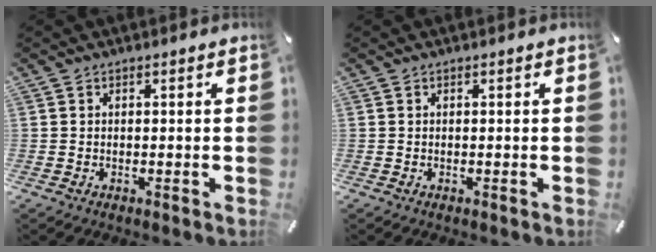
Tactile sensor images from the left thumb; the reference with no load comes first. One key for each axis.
{"total": 0.0}